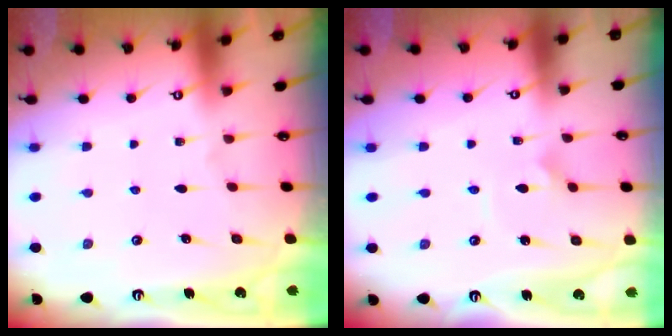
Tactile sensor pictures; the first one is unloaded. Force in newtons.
{"total": 2.9, "press": 2.9, "slide": 0.4}